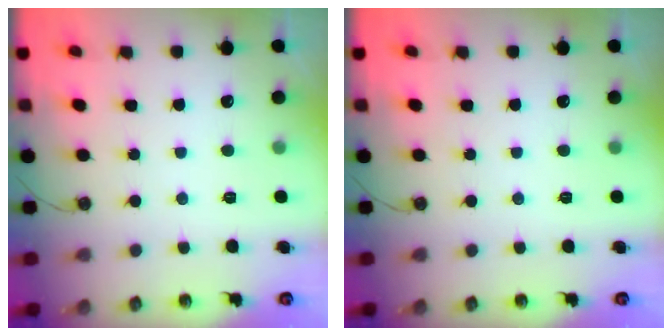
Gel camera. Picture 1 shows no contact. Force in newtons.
{"total": 0.0}